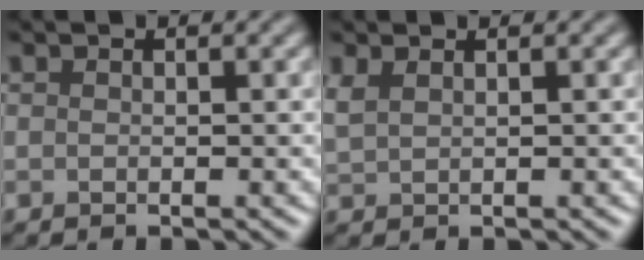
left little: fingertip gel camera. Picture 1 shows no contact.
{"total": 1.5, "force": [0.8, 0.6, 1.1], "torque": [-0.034, 0.002, 0.019]}